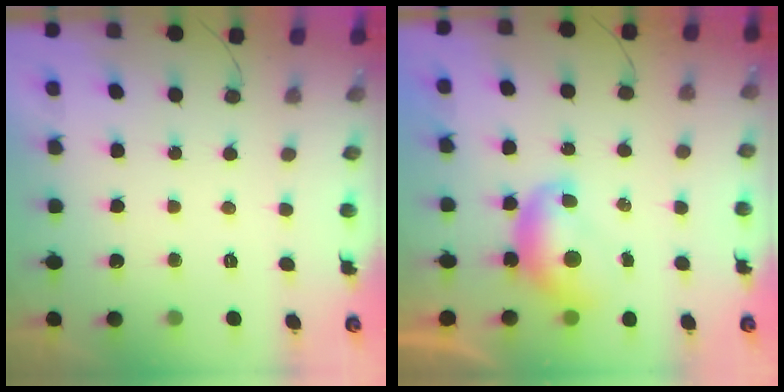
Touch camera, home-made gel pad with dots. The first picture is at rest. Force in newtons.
{"total": 7.6, "press": 7.6, "slide": 0.3}